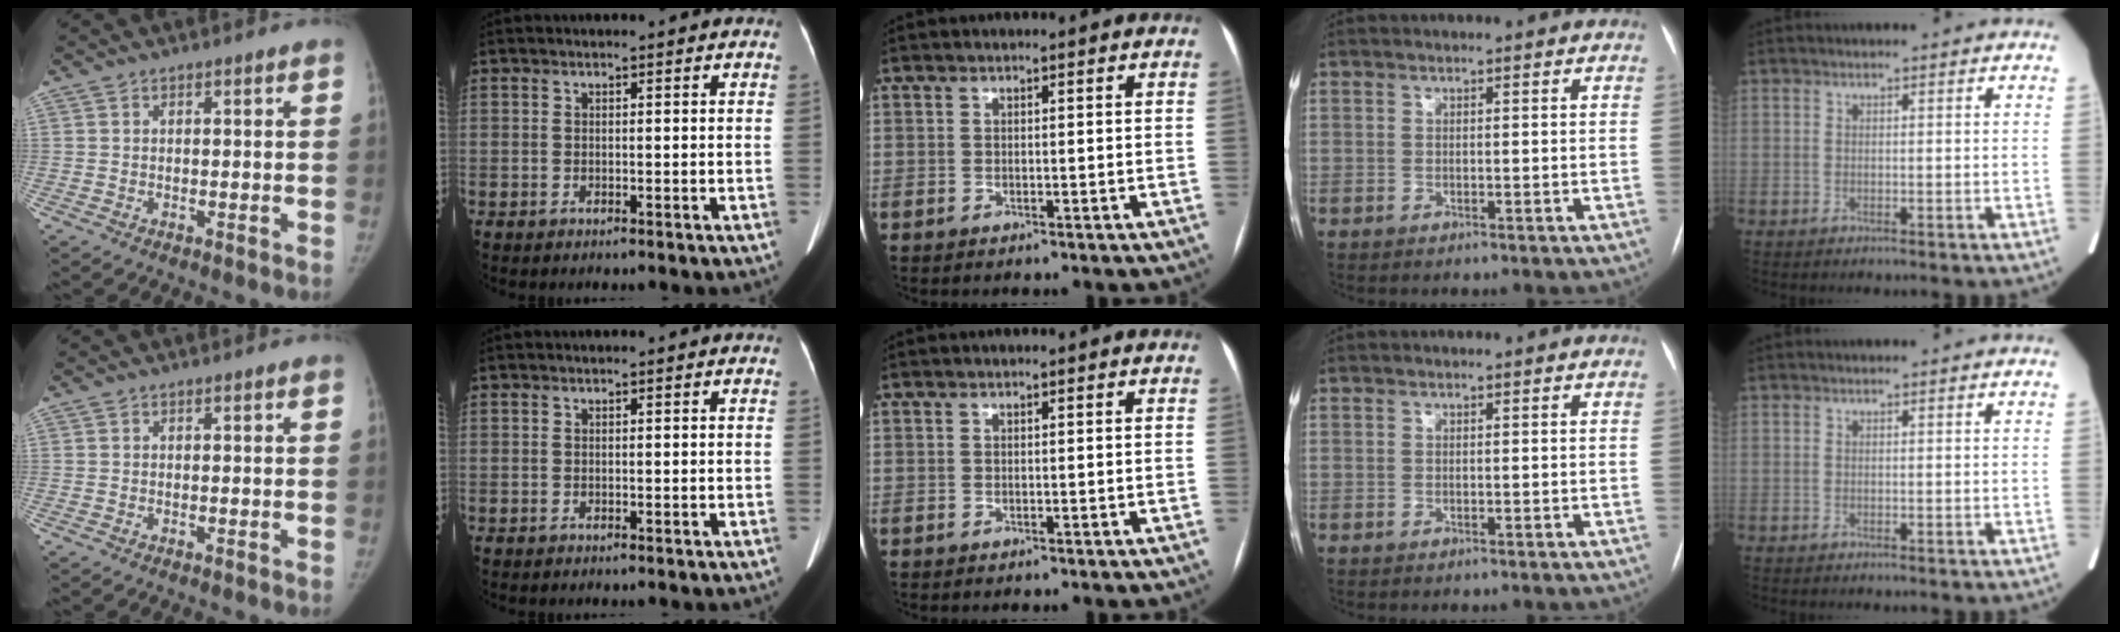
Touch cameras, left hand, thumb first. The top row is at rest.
{}